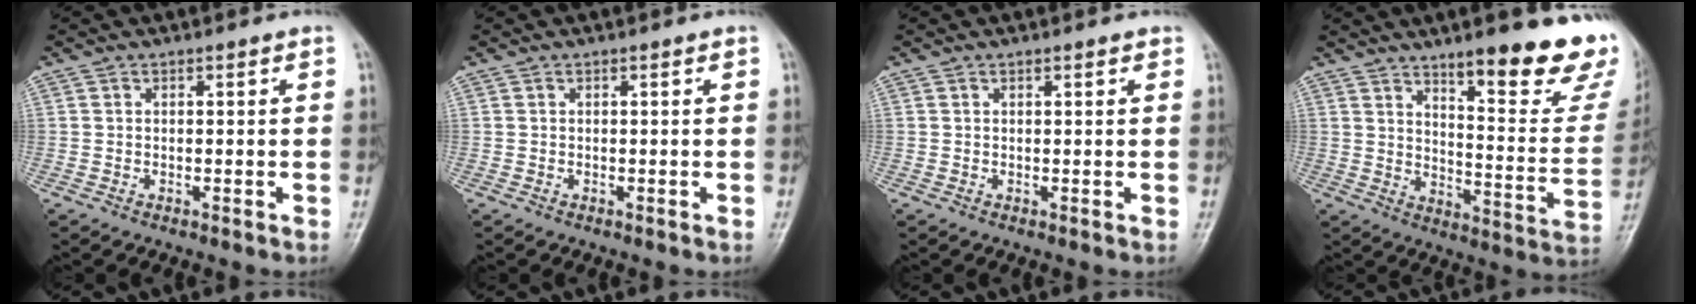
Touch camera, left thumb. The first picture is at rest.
{"total": 0.0}
{"total": 1.0, "force": [0.7, 0.3, 0.6], "torque": [-0.008, -0.002, 0.007]}
{"total": 20.9, "force": [13.7, 4.7, 15.1], "torque": [-0.163, -0.093, 0.195]}